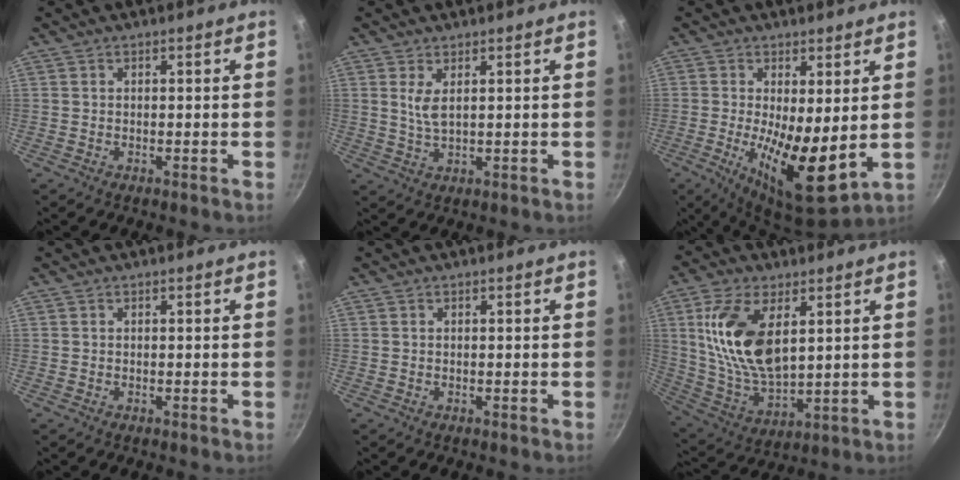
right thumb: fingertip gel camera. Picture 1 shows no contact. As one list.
[{"total": 3.7, "force": [1.3, 1.4, 3.2], "torque": [-0.061, -0.014, 0.029]}, {"total": 12.7, "force": [-0.4, 4.3, 11.9], "torque": [-0.191, -0.026, -0.003]}, {"total": 0.0}, {"total": 0.0}, {"total": 17.0, "force": [4.9, 8.8, 13.7], "torque": [-0.255, -0.026, 0.106]}]